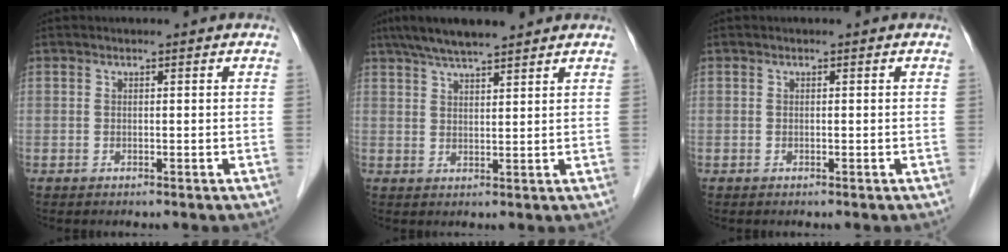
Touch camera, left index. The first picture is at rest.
{"total": 8.4, "force": [7.0, 0.9, 4.6], "torque": [-0.075, 0.032, 0.115]}
{"total": 0.0}